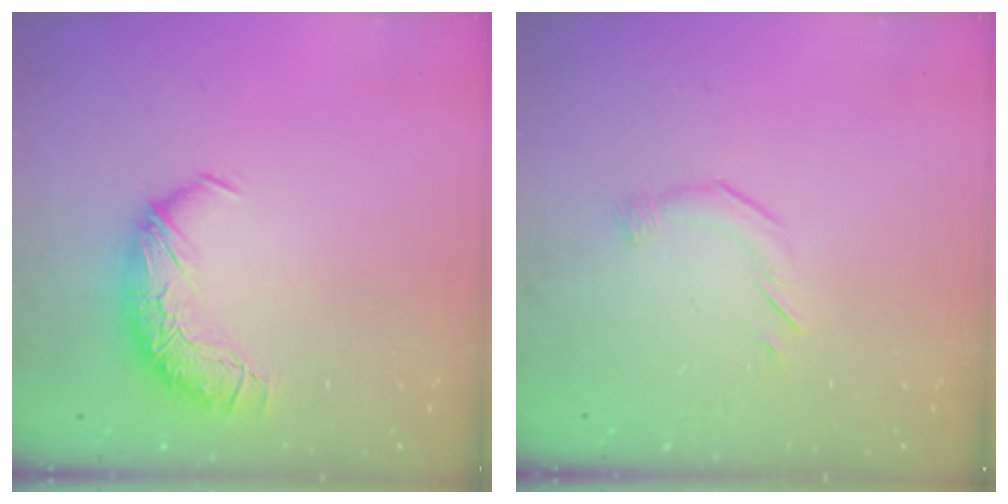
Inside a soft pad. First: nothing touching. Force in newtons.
{"total": 6.1, "press": 6.1, "slide": 0.6}